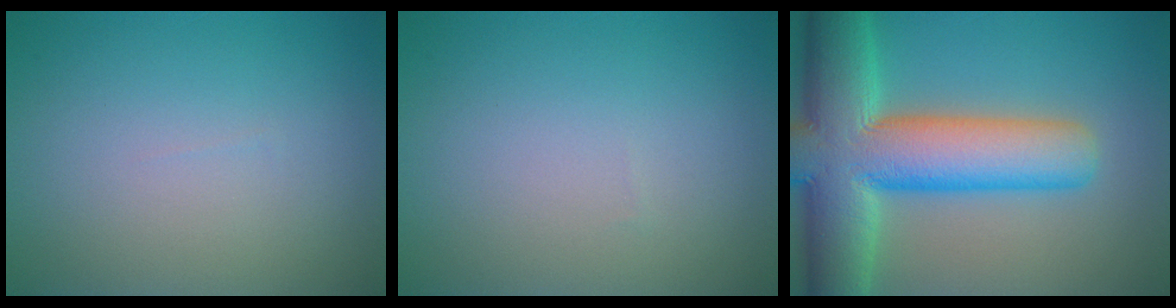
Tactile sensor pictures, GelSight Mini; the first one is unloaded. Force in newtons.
{"total": 0.0}
{"total": 13.4, "press": 13.4, "slide": 0.7}